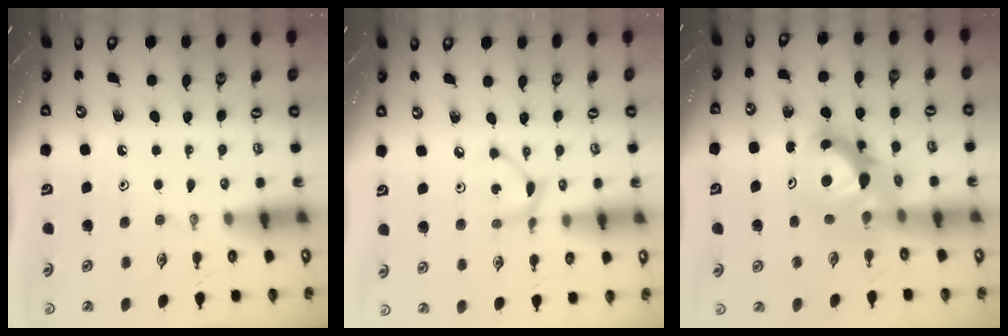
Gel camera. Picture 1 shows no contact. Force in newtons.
{"total": 5.0, "press": 5.0, "slide": 0.2}
{"total": 9.6, "press": 9.6, "slide": 0.9}